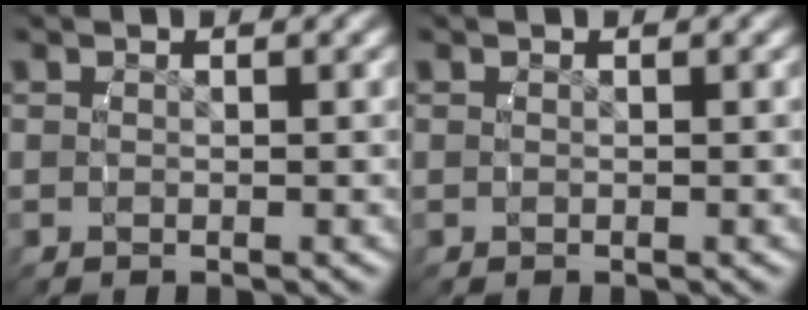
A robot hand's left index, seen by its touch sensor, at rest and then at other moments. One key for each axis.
{"total": 0.0}